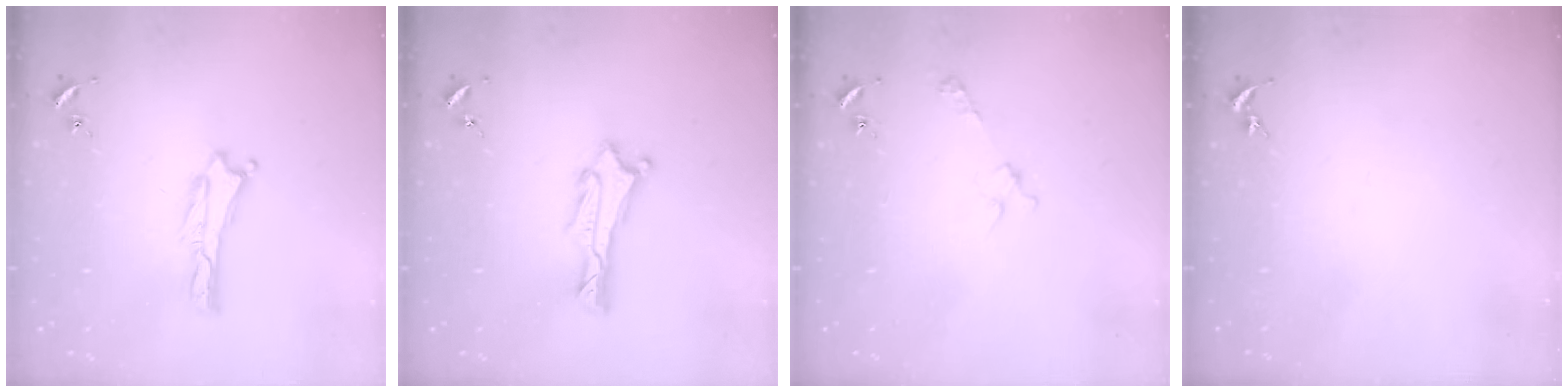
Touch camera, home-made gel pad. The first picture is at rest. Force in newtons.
{"total": 1.3, "press": 1.2, "slide": 0.1}
{"total": 3.3, "press": 3.3, "slide": 0.4}
{"total": 0.0}